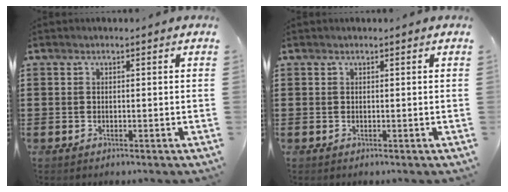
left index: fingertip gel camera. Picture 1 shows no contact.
{"total": 0.0}